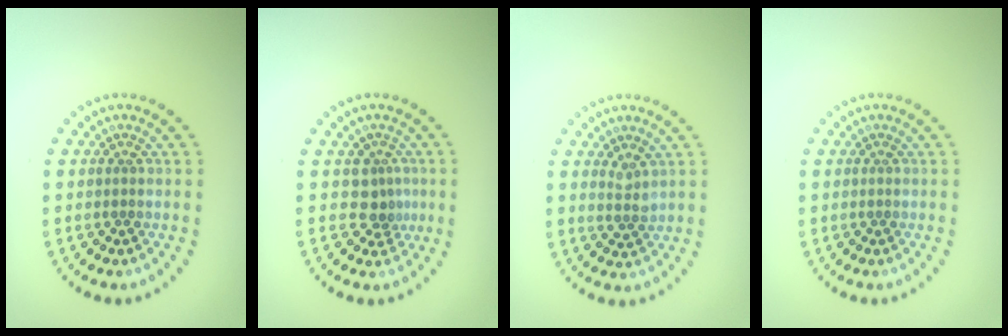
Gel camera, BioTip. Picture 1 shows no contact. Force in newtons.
{"total": 2.4, "press": 1.8, "slide": 1.6}
{"total": 1.4, "press": 1.1, "slide": 0.8}
{"total": 0.0}